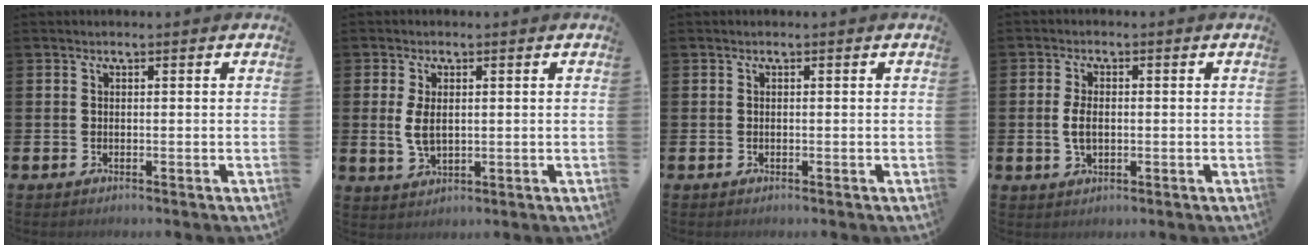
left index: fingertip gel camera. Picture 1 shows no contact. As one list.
[{"total": 3.9, "force": [0.8, 2.1, 3.2], "torque": [-0.050, 0.000, 0.011]}, {"total": 0.0}, {"total": 3.2, "force": [0.0, 1.9, 2.6], "torque": [-0.052, 0.002, -0.004]}]